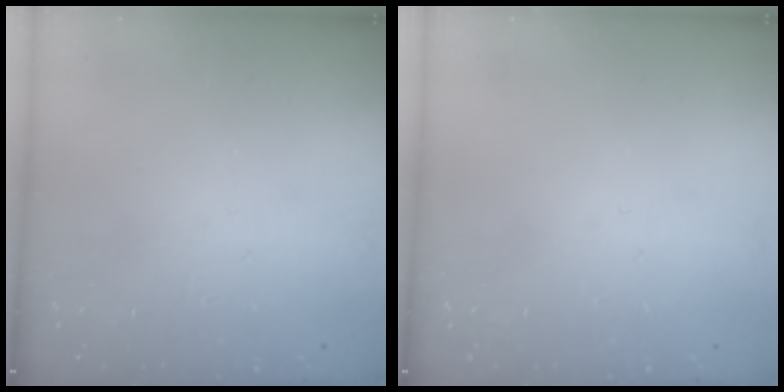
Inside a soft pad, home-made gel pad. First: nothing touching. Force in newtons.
{"total": 0.0}